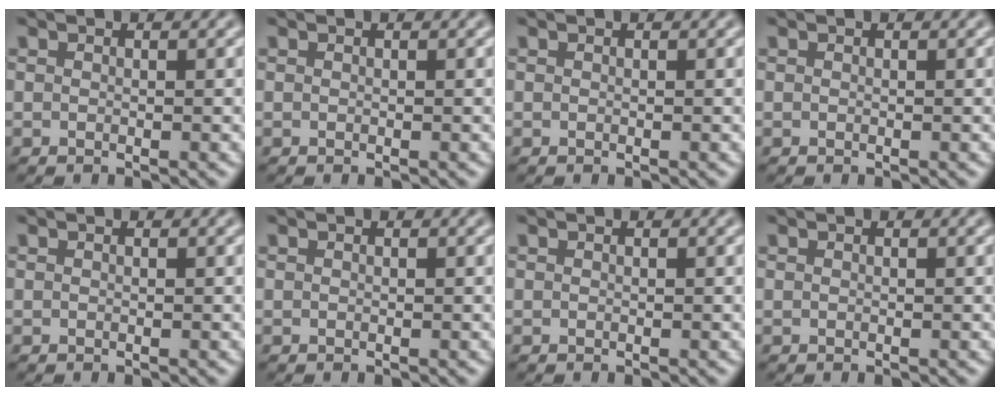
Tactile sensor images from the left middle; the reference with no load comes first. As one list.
[{"total": 0.0}, {"total": 0.0}, {"total": 0.0}, {"total": 0.0}, {"total": 0.0}, {"total": 0.0}, {"total": 0.0}]